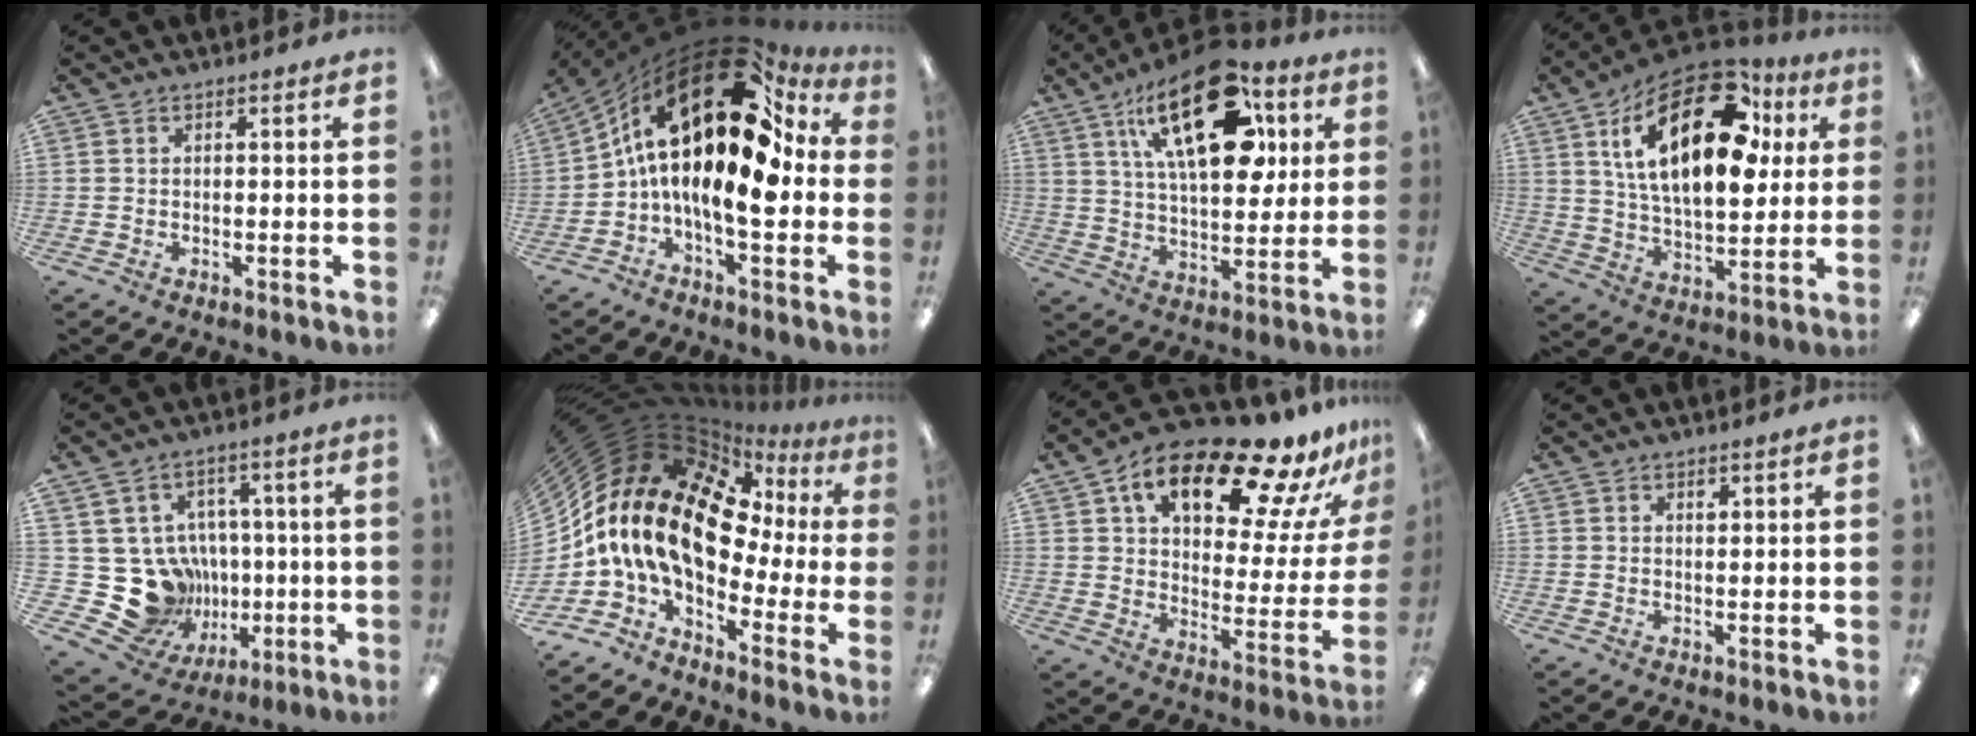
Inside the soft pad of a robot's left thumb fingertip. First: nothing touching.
{"total": 25.3, "force": [6.0, 10.0, 22.5], "torque": [-0.393, -0.046, 0.095]}
{"total": 24.5, "force": [11.1, 12.1, 18.2], "torque": [-0.279, -0.034, 0.180]}
{"total": 25.3, "force": [10.4, 12.1, 19.7], "torque": [-0.334, -0.031, 0.169]}
{"total": 17.3, "force": [-1.7, 16.1, 6.2], "torque": [-0.138, -0.009, 0.015]}
{"total": 20.0, "force": [2.2, 12.0, 15.8], "torque": [-0.341, -0.031, 0.041]}
{"total": 21.7, "force": [14.1, 8.4, 14.2], "torque": [-0.215, -0.089, 0.229]}
{"total": 1.1, "force": [0.9, 0.4, 0.6], "torque": [-0.006, -0.003, 0.014]}